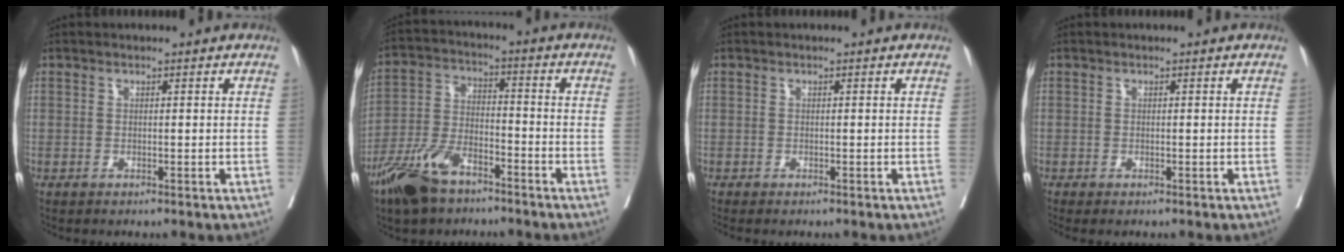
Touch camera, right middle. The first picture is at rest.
{"total": 10.5, "force": [-7.4, 4.2, 6.2], "torque": [-0.135, -0.011, -0.146]}
{"total": 1.2, "force": [-1.1, 0.2, 0.5], "torque": [-0.010, -0.004, -0.015]}
{"total": 0.9, "force": [-0.7, 0.1, 0.5], "torque": [-0.007, -0.005, -0.011]}